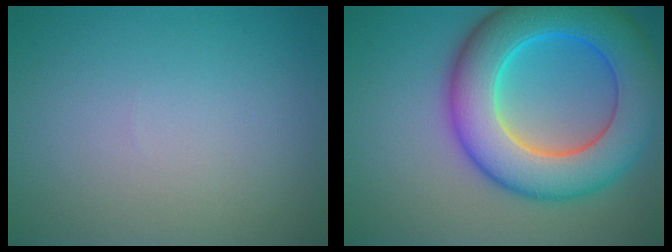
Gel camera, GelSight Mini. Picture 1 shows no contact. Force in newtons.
{"total": 11.4, "press": 11.4, "slide": 0.3}